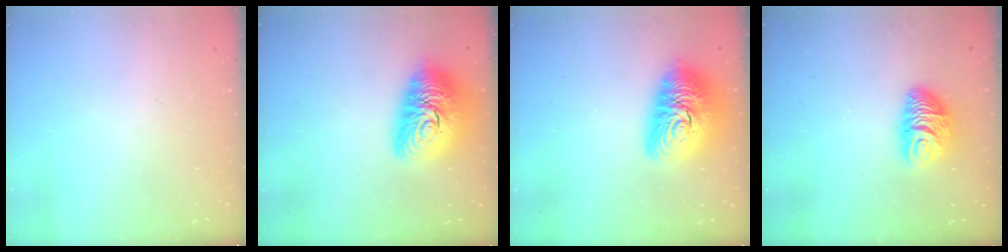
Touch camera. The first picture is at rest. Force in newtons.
{"total": 16.3, "press": 16.3, "slide": 1.1}
{"total": 16.3, "press": 16.3, "slide": 1.1}
{"total": 9.0, "press": 9.0, "slide": 0.5}